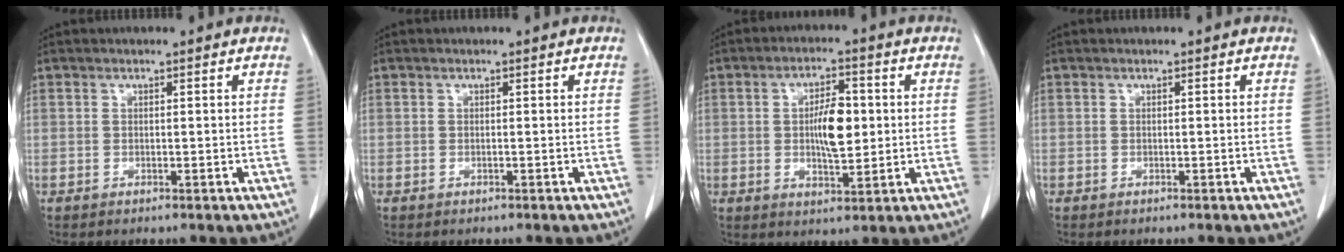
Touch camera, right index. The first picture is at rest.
{"total": 0.0}
{"total": 7.1, "force": [0.4, 2.5, 6.7], "torque": [-0.118, 0.005, 0.007]}
{"total": 0.0}